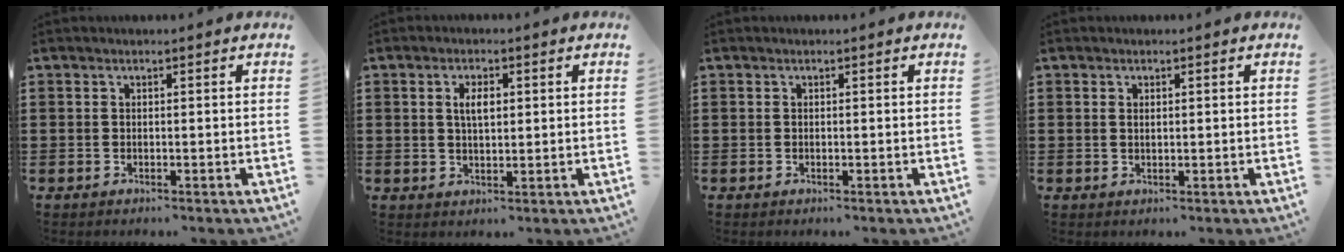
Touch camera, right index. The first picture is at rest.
{"total": 3.3, "force": [0.7, 1.4, 2.9], "torque": [-0.060, 0.007, 0.011]}
{"total": 0.0}
{"total": 0.7, "force": [0.2, 0.3, 0.6], "torque": [-0.013, 0.001, 0.004]}